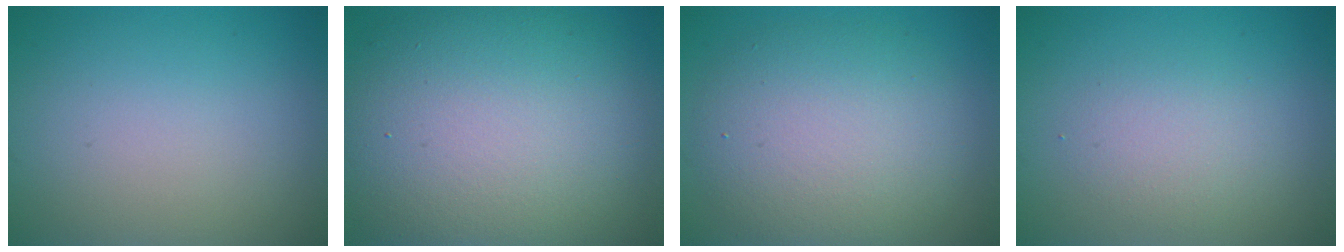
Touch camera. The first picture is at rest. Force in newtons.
{"total": 13.9, "press": 13.9, "slide": 1.1}
{"total": 7.3, "press": 7.2, "slide": 0.8}
{"total": 2.1, "press": 2.1, "slide": 0.2}